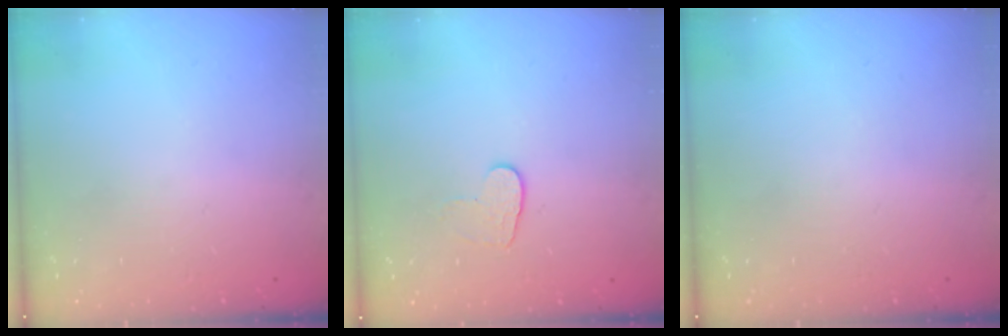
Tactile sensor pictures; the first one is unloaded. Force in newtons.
{"total": 5.3, "press": 5.3, "slide": 0.5}
{"total": 0.0}